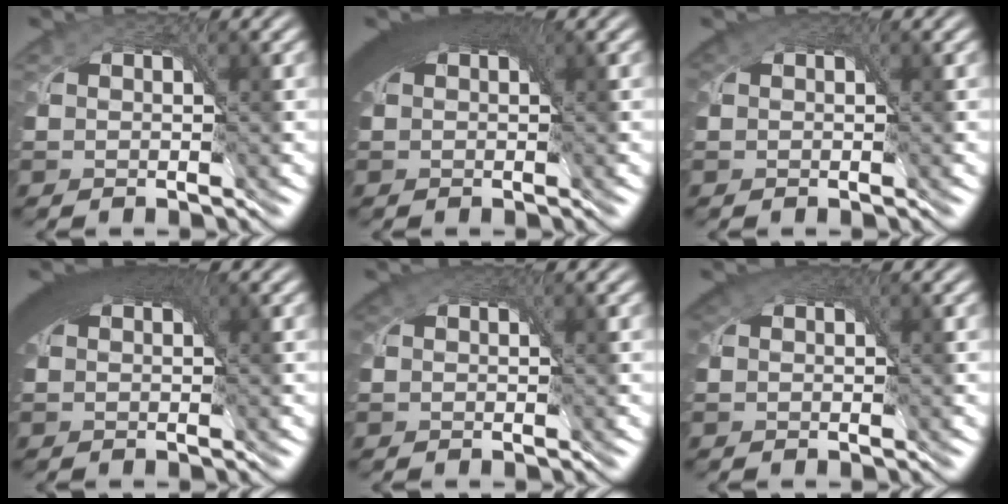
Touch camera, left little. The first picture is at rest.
{"total": 8.0, "force": [3.0, 3.9, 6.2], "torque": [-0.098, 0.018, 0.032]}
{"total": 1.1, "force": [0.6, 0.7, 0.6], "torque": [-0.011, 0.001, 0.006]}
{"total": 7.7, "force": [3.0, 3.8, 6.0], "torque": [-0.095, 0.018, 0.032]}
{"total": 1.5, "force": [0.8, 1.0, 0.8], "torque": [-0.016, 0.002, 0.009]}
{"total": 3.1, "force": [1.7, 1.9, 1.8], "torque": [-0.031, 0.007, 0.019]}